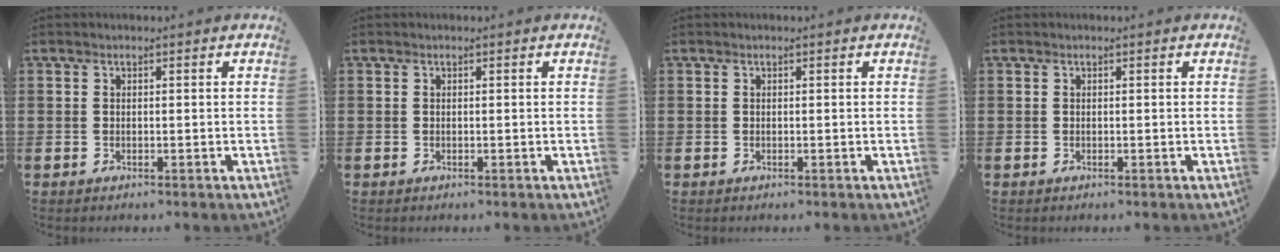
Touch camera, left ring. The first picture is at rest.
{"total": 0.0}
{"total": 0.0}
{"total": 0.0}